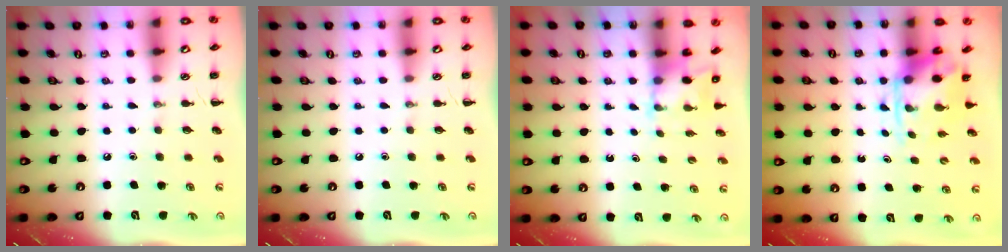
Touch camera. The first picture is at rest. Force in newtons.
{"total": 0.0}
{"total": 2.4, "press": 2.3, "slide": 0.8}
{"total": 3.8, "press": 3.7, "slide": 0.9}